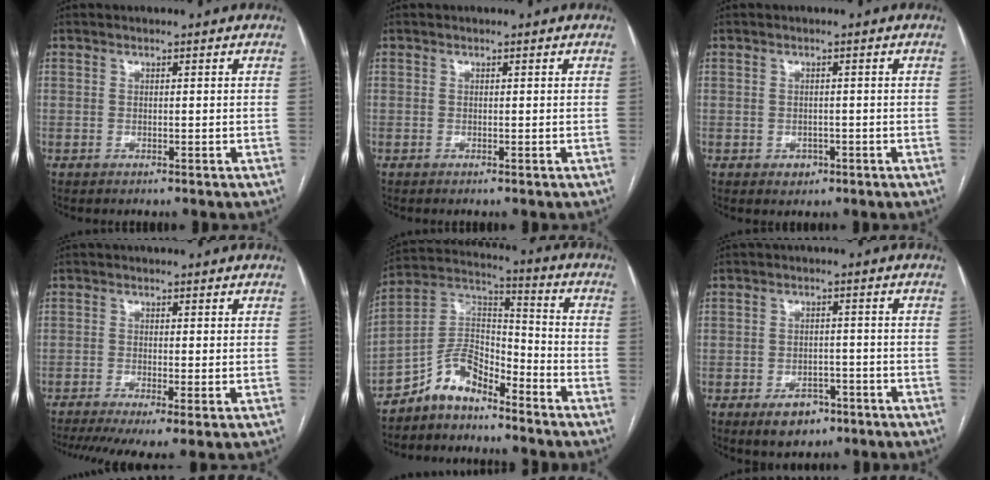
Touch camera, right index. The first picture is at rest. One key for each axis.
{"total": 0.0}
{"total": 1.9, "fx": -0.8, "fy": 1.6, "fz": 0.6, "tx": -0.005, "ty": 0.005, "tz": -0.005}
{"total": 8.0, "fx": -4.7, "fy": 1.9, "fz": 6.2, "tx": -0.108, "ty": -0.013, "tz": -0.079}
{"total": 8.9, "fx": -7.1, "fy": 3.8, "fz": 3.8, "tx": -0.074, "ty": 0.038, "tz": -0.139}
{"total": 5.2, "fx": -3.1, "fy": 3.3, "fz": 2.6, "tx": -0.036, "ty": 0.004, "tz": -0.037}